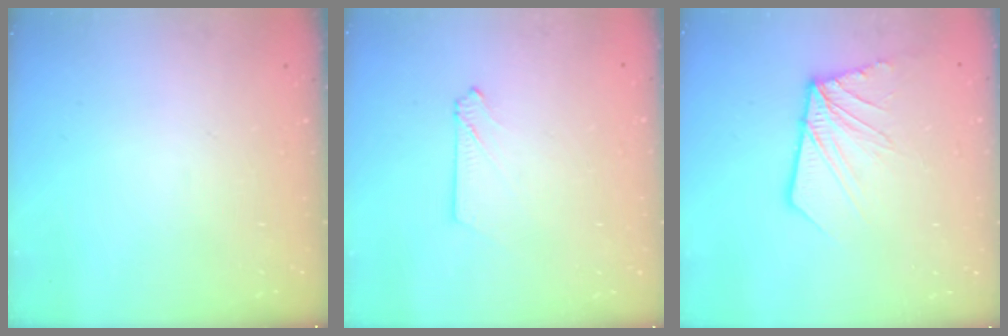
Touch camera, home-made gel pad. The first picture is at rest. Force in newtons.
{"total": 2.1, "press": 2.1, "slide": 0.3}
{"total": 11.8, "press": 11.6, "slide": 1.6}